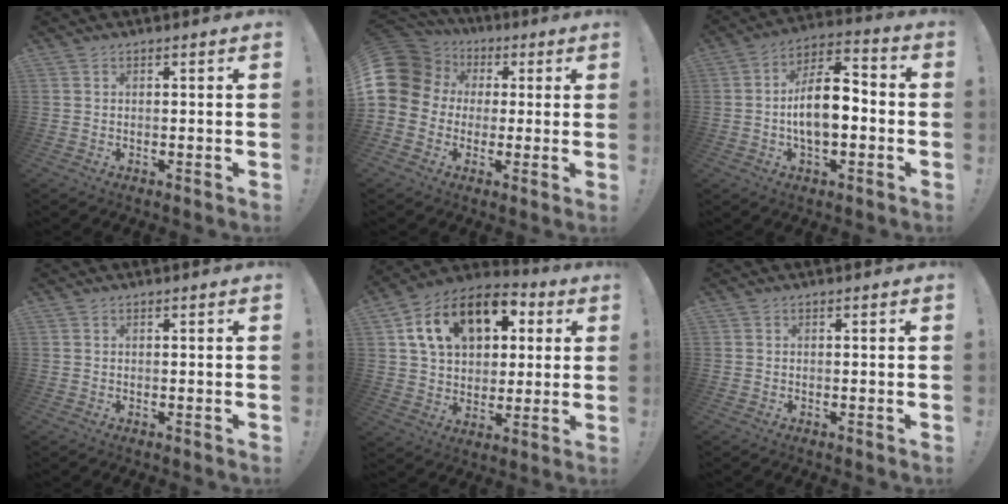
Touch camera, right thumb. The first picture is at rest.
{"total": 14.1, "force": [2.2, 12.2, 6.7], "torque": [-0.130, 0.004, 0.049]}
{"total": 12.7, "force": [-2.1, 6.7, 10.6], "torque": [-0.190, 0.012, -0.040]}
{"total": 0.0}
{"total": 17.4, "force": [7.4, 11.7, 10.6], "torque": [-0.172, -0.016, 0.137]}
{"total": 0.0}